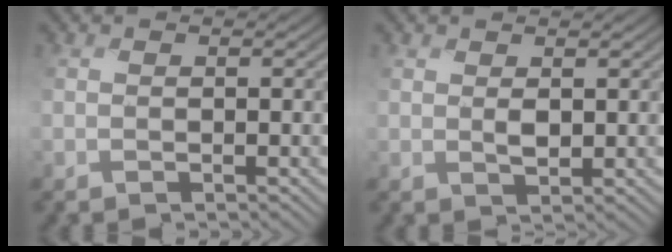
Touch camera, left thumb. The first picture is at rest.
{"total": 1.4, "force": [0.7, 0.7, 1.0], "torque": [-0.026, -0.004, 0.014]}